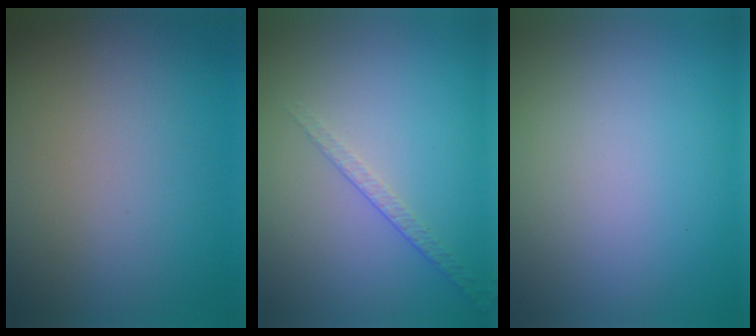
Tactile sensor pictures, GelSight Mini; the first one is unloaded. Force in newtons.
{"total": 1.4, "press": 0.8, "slide": 1.1}
{"total": 0.0}